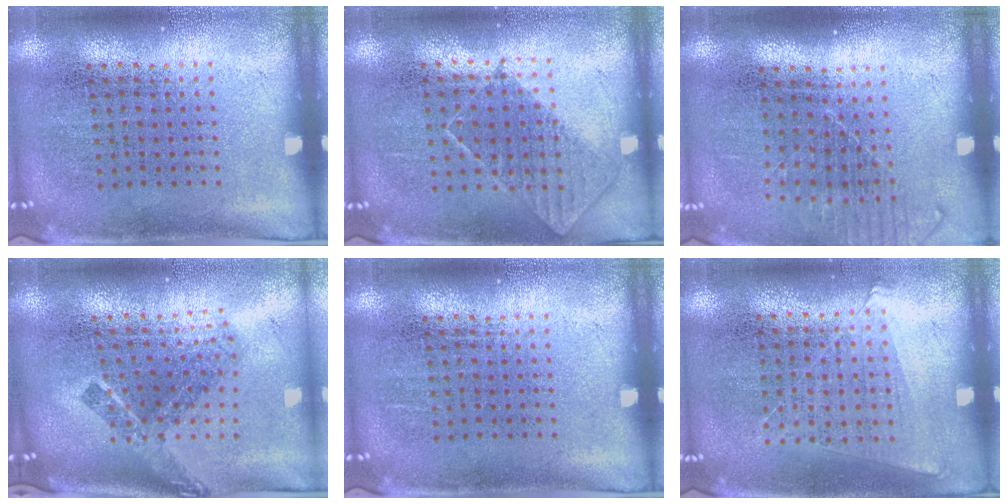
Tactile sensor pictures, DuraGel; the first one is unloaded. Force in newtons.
{"total": 0.8, "press": 0.7, "slide": 0.3}
{"total": 1.3, "press": 1.1, "slide": 0.8}
{"total": 2.2, "press": 1.5, "slide": 1.7}
{"total": 0.0}
{"total": 1.0, "press": 0.9, "slide": 0.4}